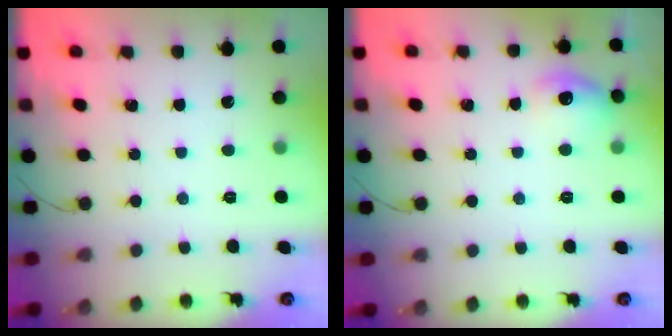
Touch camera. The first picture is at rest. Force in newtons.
{"total": 9.1, "press": 9.0, "slide": 1.2}